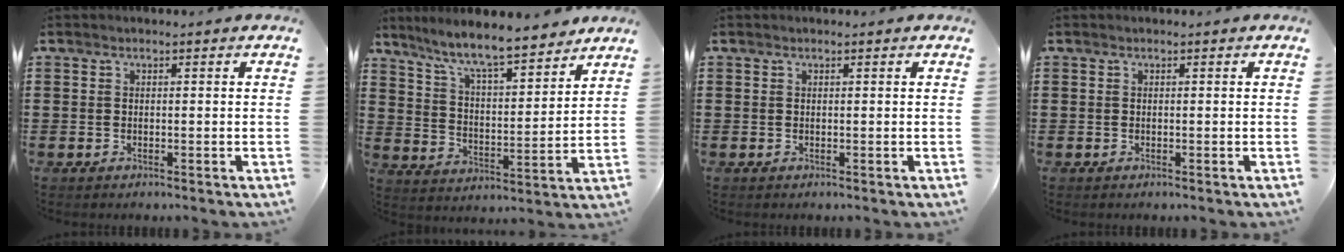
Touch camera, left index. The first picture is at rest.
{"total": 8.1, "force": [7.1, 0.5, 3.8], "torque": [-0.101, -0.042, 0.120]}
{"total": 0.0}
{"total": 0.0}